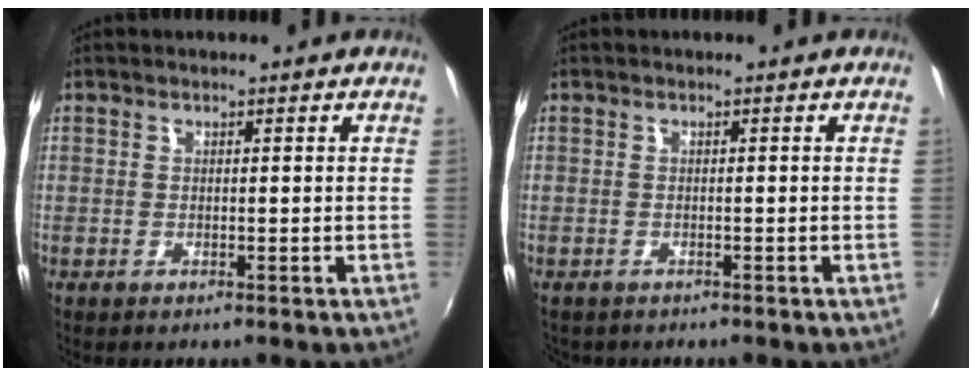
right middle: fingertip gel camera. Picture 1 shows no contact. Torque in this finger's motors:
{"motor_torque": [-0.24, -0.02, -0.01, 0.00]}